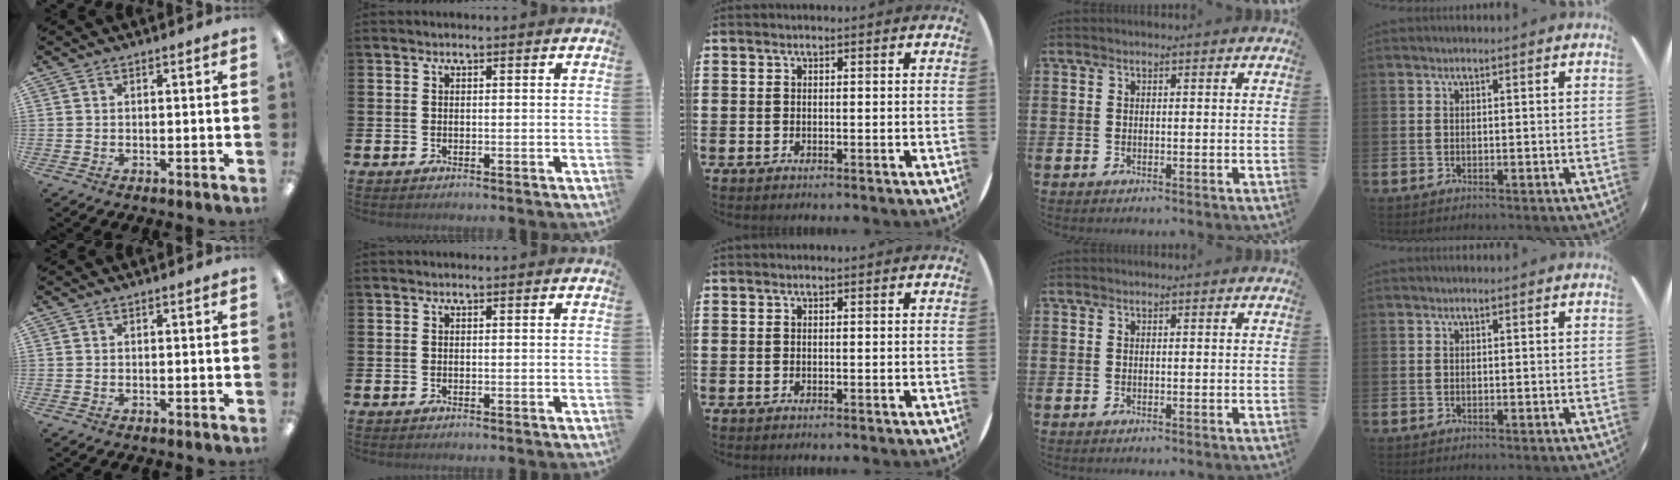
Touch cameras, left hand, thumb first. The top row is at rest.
{}